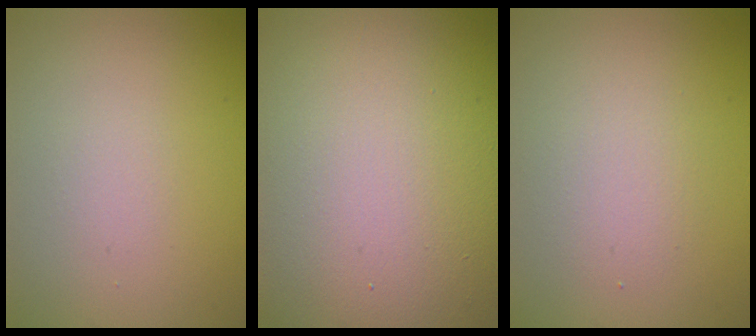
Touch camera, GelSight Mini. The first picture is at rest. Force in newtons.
{"total": 21.2, "press": 21.1, "slide": 1.4}
{"total": 2.2, "press": 2.2, "slide": 0.1}